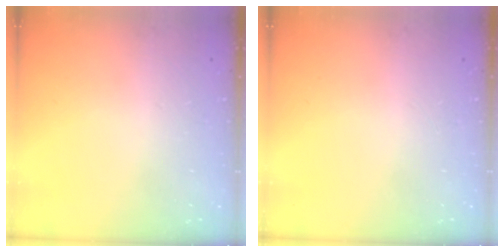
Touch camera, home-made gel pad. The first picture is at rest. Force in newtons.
{"total": 0.0}